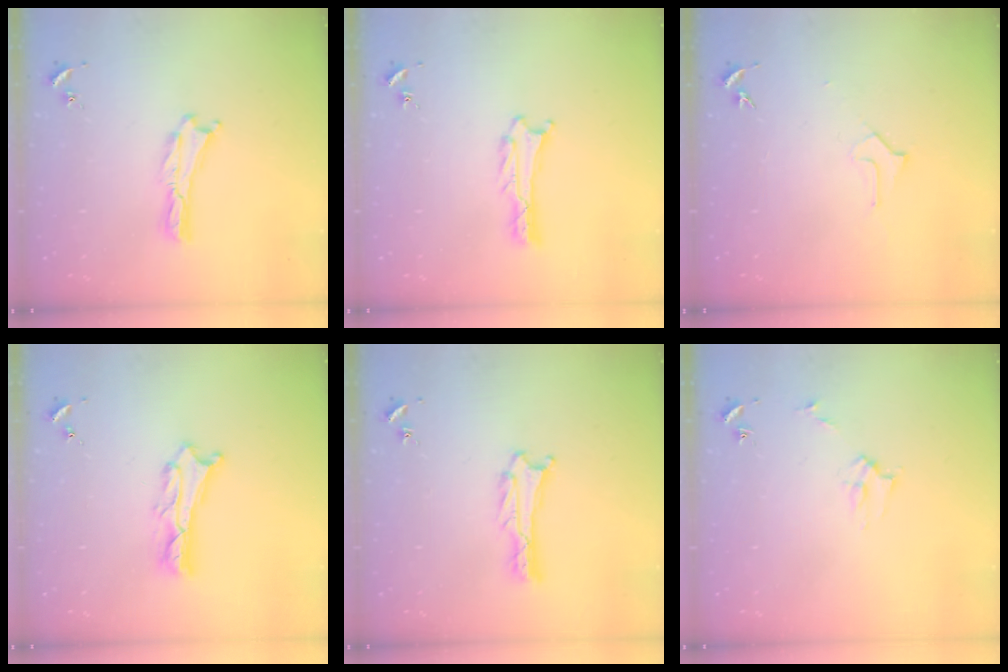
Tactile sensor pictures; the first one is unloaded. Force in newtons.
{"total": 1.0, "press": 1.0, "slide": 0.1}
{"total": 1.6, "press": 1.6, "slide": 0.1}
{"total": 2.6, "press": 2.6, "slide": 0.3}
{"total": 1.3, "press": 1.3, "slide": 0.0}
{"total": 2.7, "press": 2.7, "slide": 0.3}